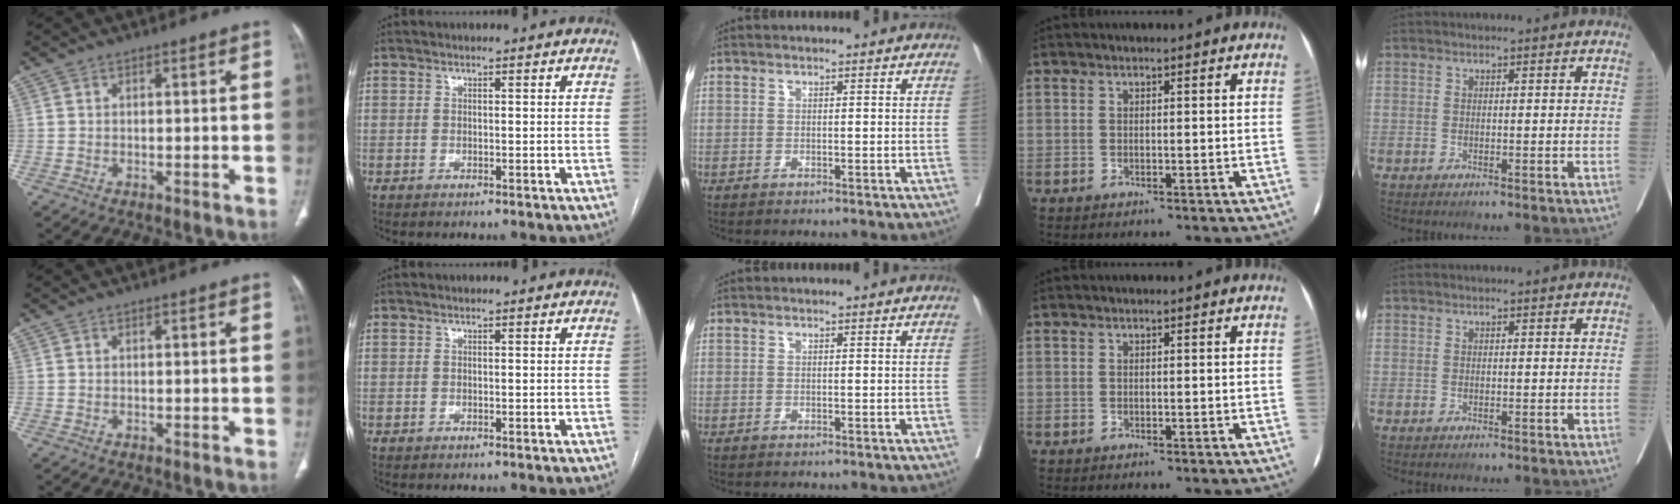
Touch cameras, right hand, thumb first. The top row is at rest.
{}